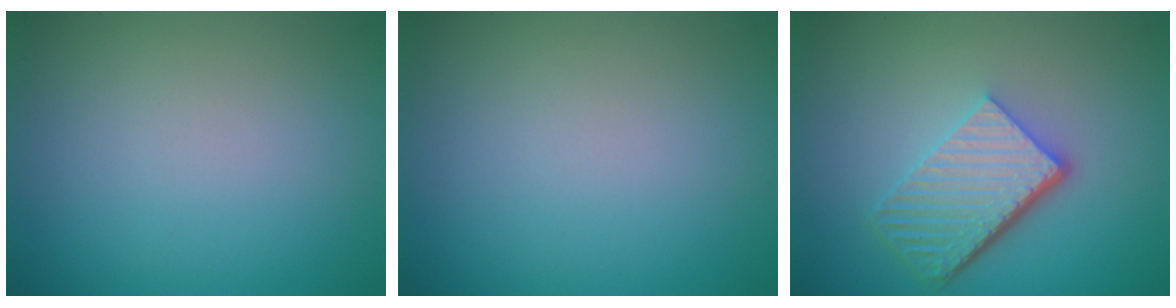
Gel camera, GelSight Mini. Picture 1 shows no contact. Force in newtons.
{"total": 0.0}
{"total": 5.7, "press": 3.9, "slide": 4.2}